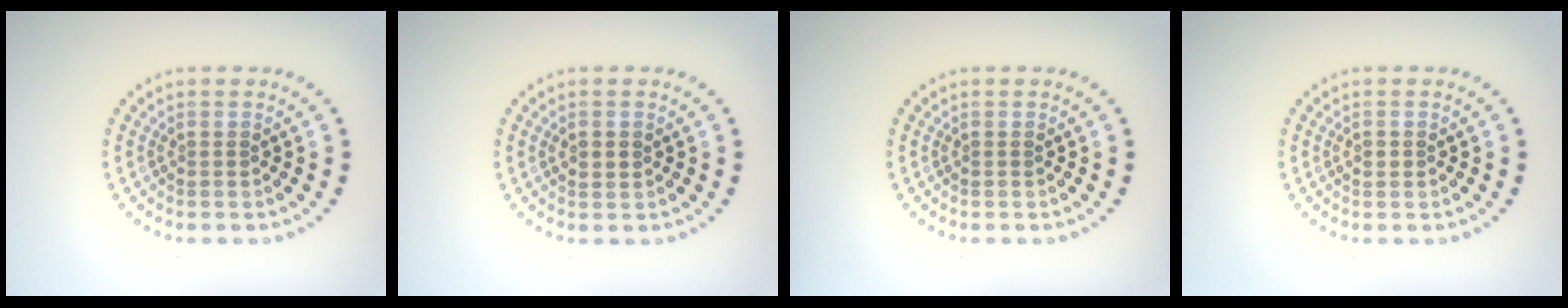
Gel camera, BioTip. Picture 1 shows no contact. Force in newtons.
{"total": 1.5, "press": 1.5, "slide": 0.1}
{"total": 0.0}
{"total": 0.9, "press": 0.9, "slide": 0.0}